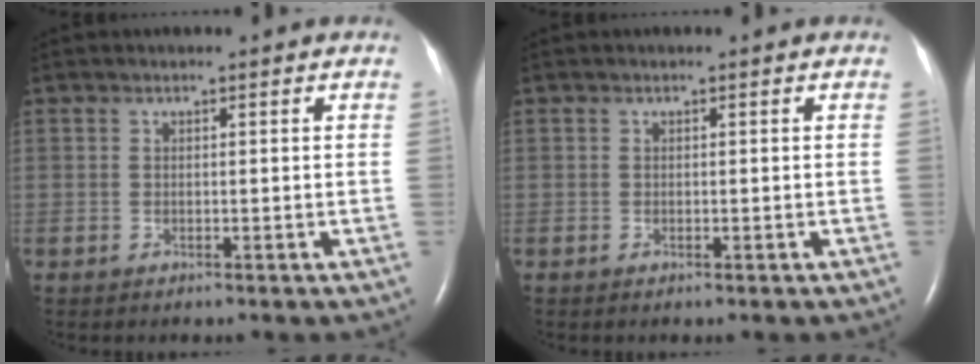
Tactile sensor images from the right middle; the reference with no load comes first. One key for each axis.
{"total": 0.0}